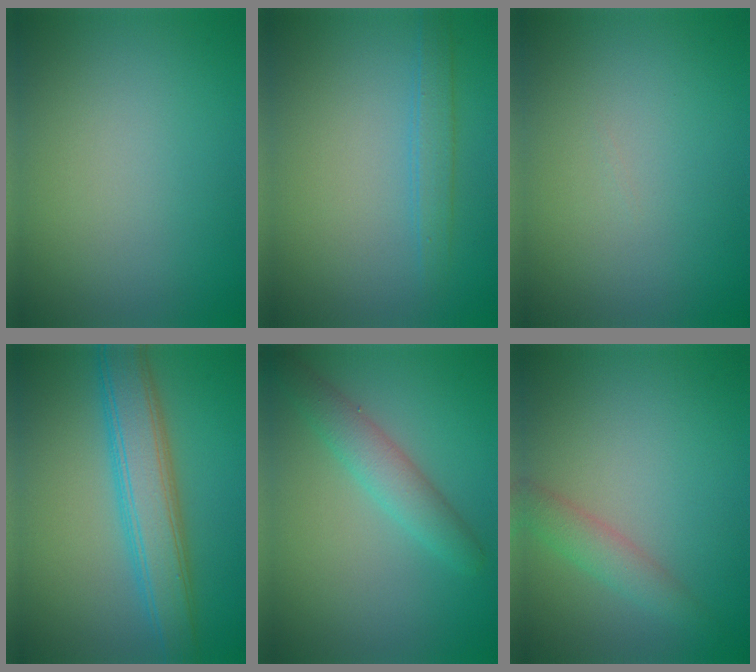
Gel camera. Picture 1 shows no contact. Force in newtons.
{"total": 1.9, "press": 1.9, "slide": 0.1}
{"total": 0.0}
{"total": 6.1, "press": 6.1, "slide": 0.3}
{"total": 3.2, "press": 3.2, "slide": 0.2}
{"total": 2.3, "press": 2.3, "slide": 0.0}